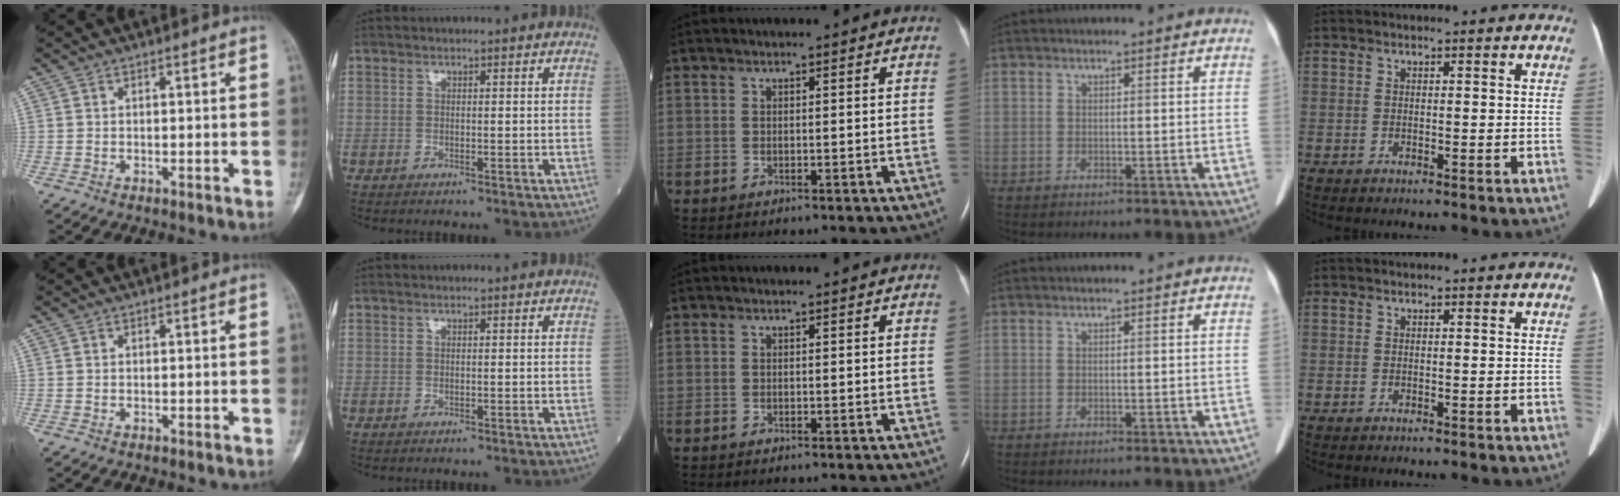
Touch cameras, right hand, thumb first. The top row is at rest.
{}